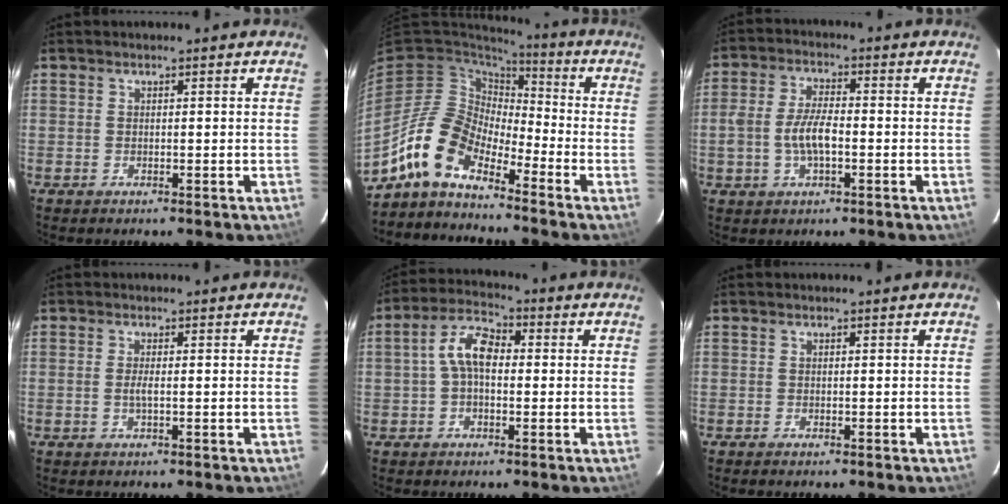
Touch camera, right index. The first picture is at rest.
{"total": 11.6, "force": [-8.4, 4.9, 6.3], "torque": [-0.115, 0.015, -0.180]}
{"total": 6.8, "force": [-1.5, 3.0, 5.9], "torque": [-0.121, 0.006, -0.027]}
{"total": 1.5, "force": [-0.3, 0.0, 1.5], "torque": [-0.029, -0.001, -0.006]}
{"total": 7.0, "force": [0.2, 3.9, 5.8], "torque": [-0.116, 0.025, 0.000]}
{"total": 0.0}